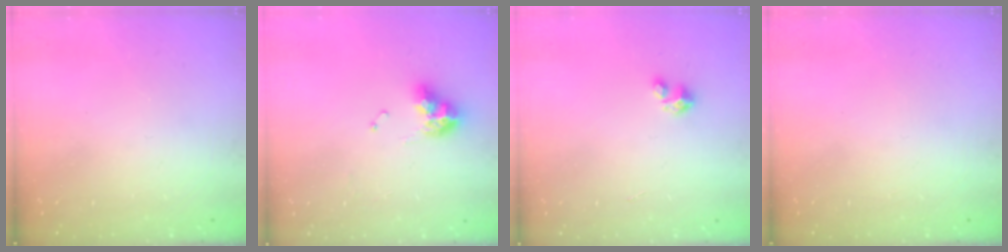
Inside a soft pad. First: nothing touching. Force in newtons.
{"total": 9.1, "press": 9.0, "slide": 1.0}
{"total": 1.8, "press": 1.8, "slide": 0.1}
{"total": 0.0}